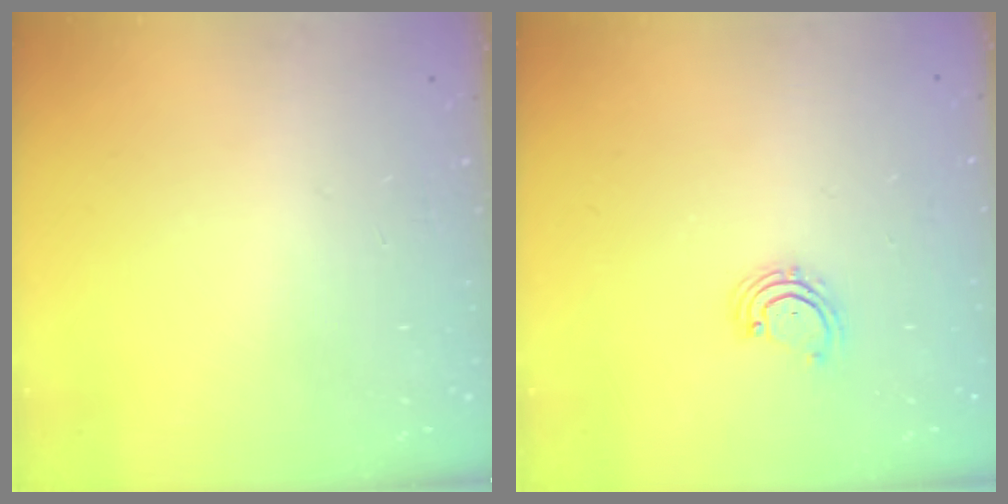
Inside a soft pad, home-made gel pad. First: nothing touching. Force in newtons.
{"total": 2.8, "press": 2.8, "slide": 0.2}